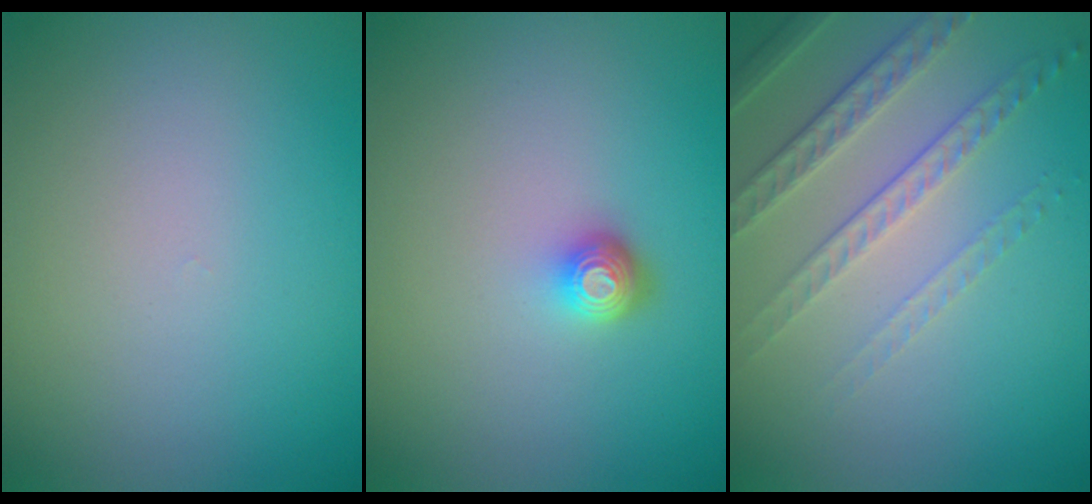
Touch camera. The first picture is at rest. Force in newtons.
{"total": 1.7, "press": 1.3, "slide": 1.2}
{"total": 4.6, "press": 3.3, "slide": 3.3}